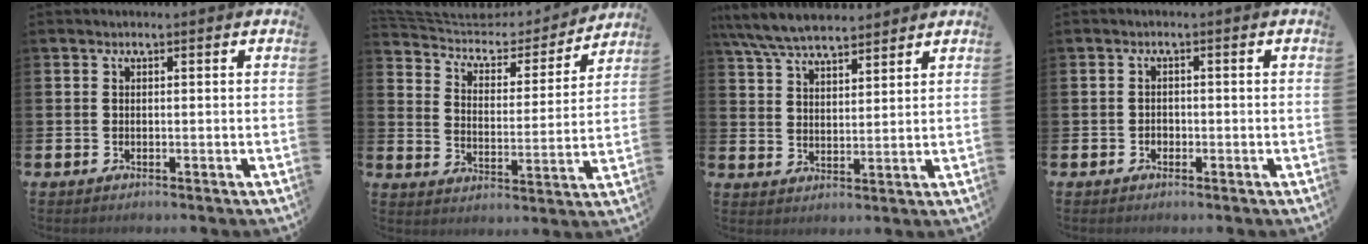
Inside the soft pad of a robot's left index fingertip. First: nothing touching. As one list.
[{"total": 5.5, "force": [4.9, 2.4, 0.8], "torque": [-0.048, -0.040, 0.079]}, {"total": 7.3, "force": [6.8, 1.5, 2.2], "torque": [-0.067, -0.023, 0.126]}, {"total": 1.1, "force": [-0.5, 0.9, 0.2], "torque": [-0.003, 0.002, -0.012]}]